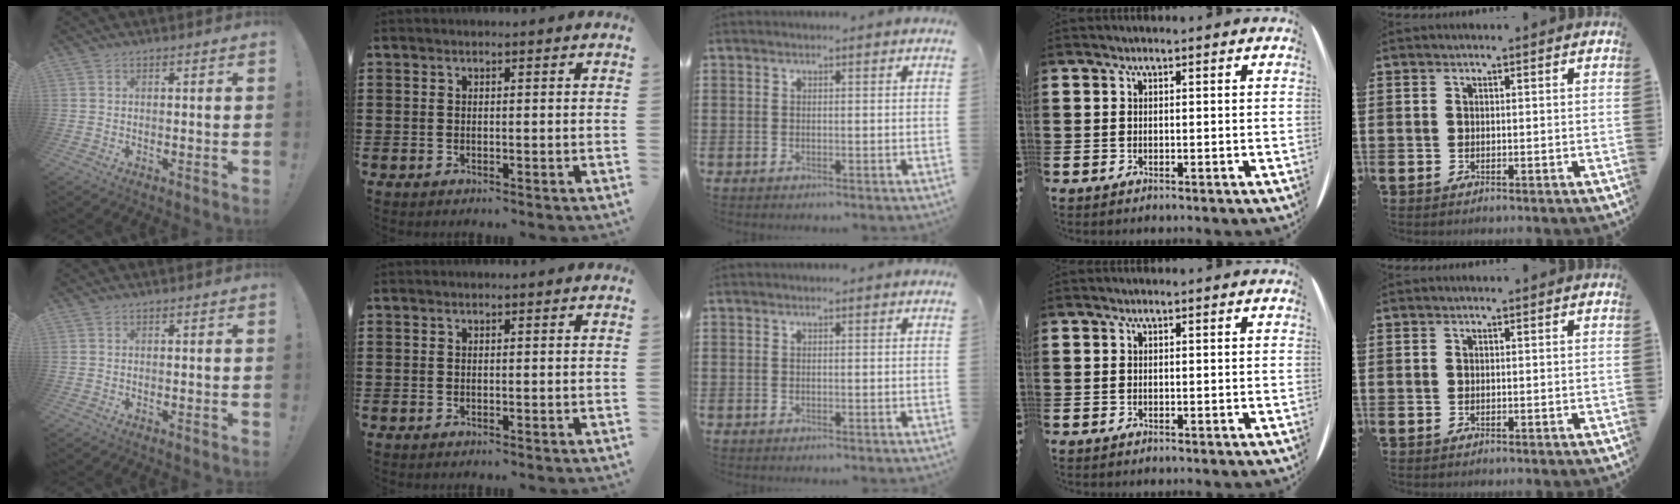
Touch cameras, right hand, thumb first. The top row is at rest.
{}